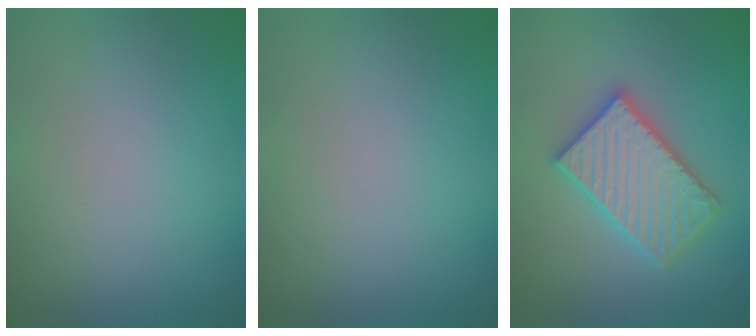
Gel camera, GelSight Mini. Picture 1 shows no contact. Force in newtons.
{"total": 0.0}
{"total": 5.5, "press": 5.5, "slide": 0.8}